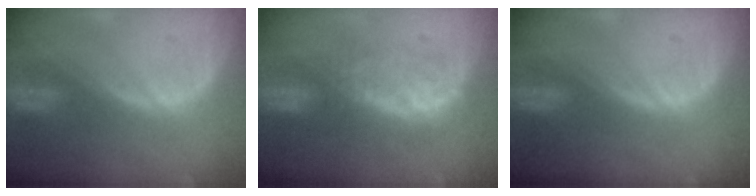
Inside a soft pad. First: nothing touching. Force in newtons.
{"total": 7.6, "press": 7.3, "slide": 2.2}
{"total": 0.0}